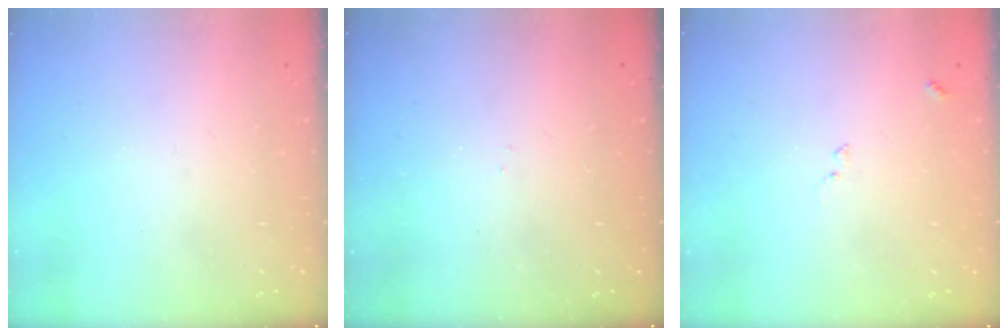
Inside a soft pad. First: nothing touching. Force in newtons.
{"total": 3.1, "press": 3.0, "slide": 0.6}
{"total": 9.5, "press": 9.5, "slide": 0.8}